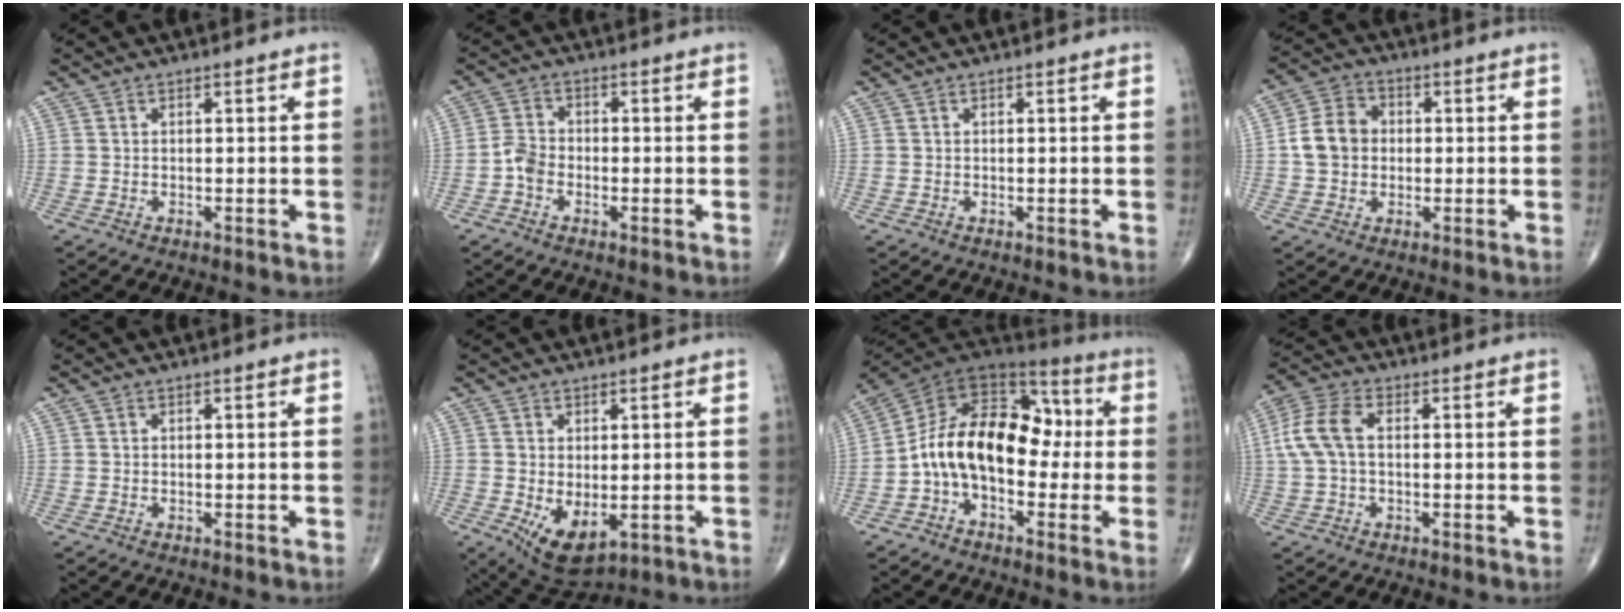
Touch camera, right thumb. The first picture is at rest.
{"total": 3.4, "force": [-1.4, 2.3, 2.0], "torque": [-0.037, 0.014, -0.037]}
{"total": 0.0}
{"total": 8.1, "force": [0.0, 6.7, 4.5], "torque": [-0.070, 0.019, -0.008]}
{"total": 0.0}
{"total": 8.0, "force": [-1.6, 4.4, 6.5], "torque": [-0.100, -0.015, -0.007]}
{"total": 17.2, "force": [-1.5, 11.0, 13.2], "torque": [-0.193, 0.061, -0.039]}
{"total": 7.9, "force": [0.6, 4.5, 6.5], "torque": [-0.157, 0.024, 0.010]}